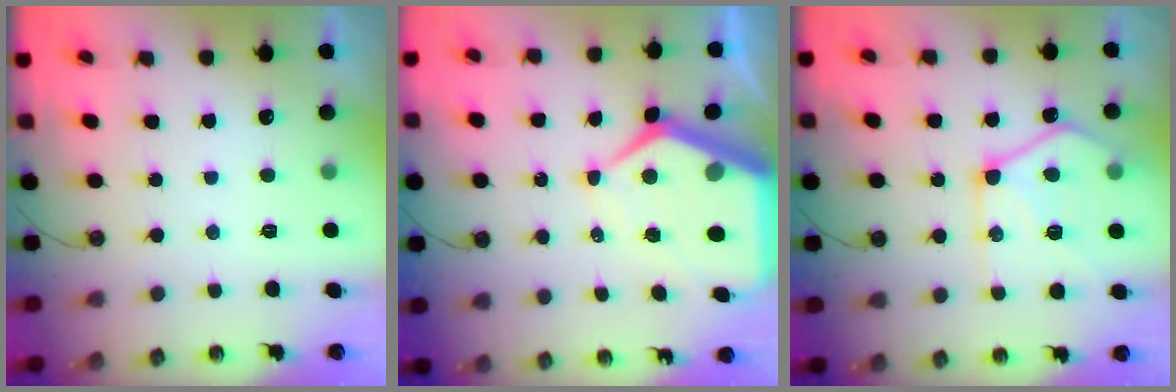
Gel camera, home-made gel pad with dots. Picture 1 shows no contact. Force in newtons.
{"total": 14.7, "press": 14.6, "slide": 1.3}
{"total": 17.1, "press": 17.1, "slide": 1.6}